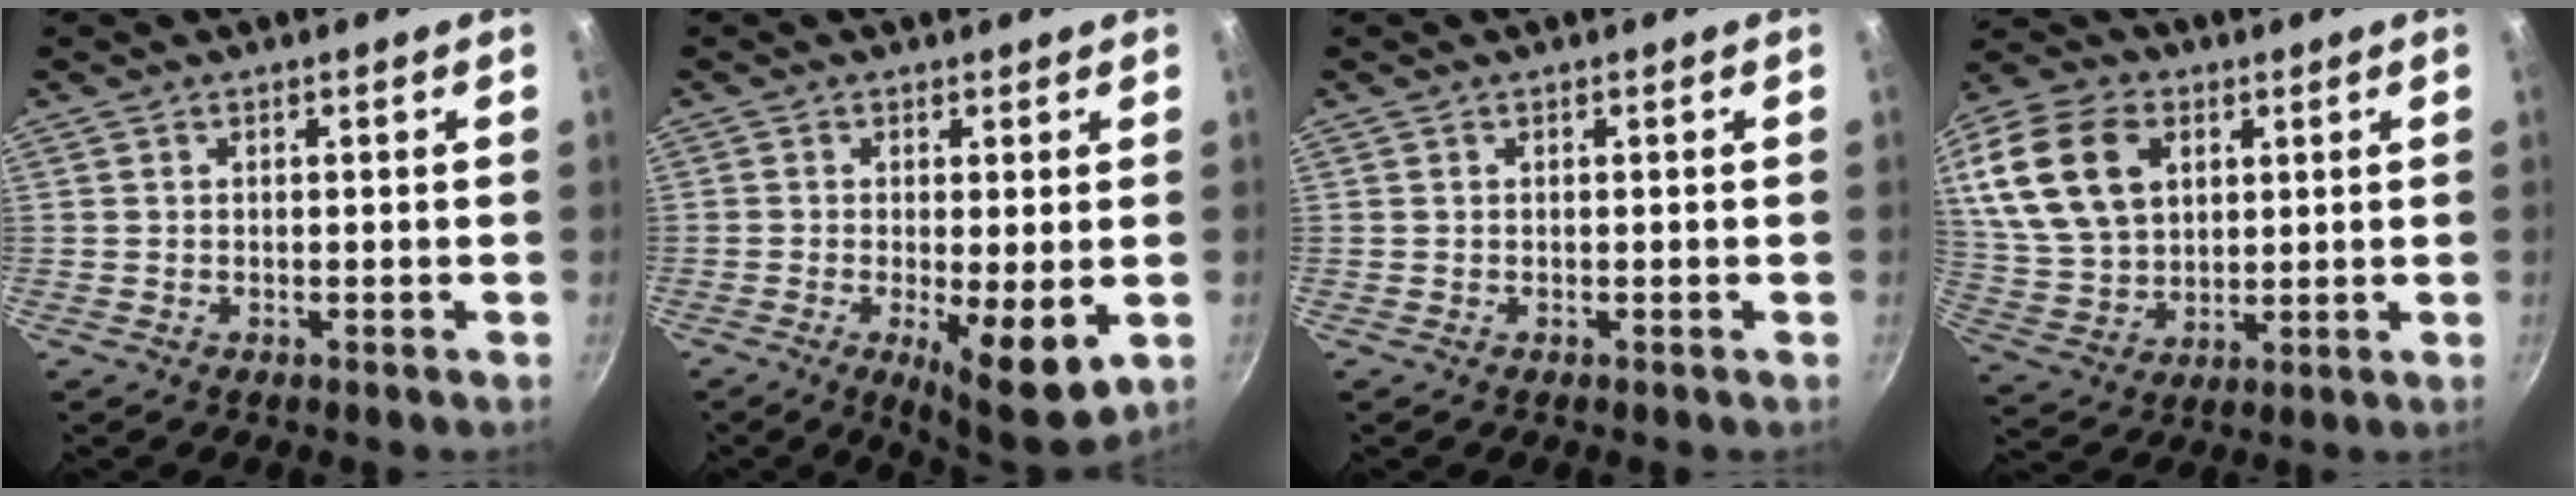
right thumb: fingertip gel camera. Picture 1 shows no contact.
{"total": 9.1, "force": [-1.7, 2.2, 8.6], "torque": [-0.132, -0.013, -0.016]}
{"total": 0.0}
{"total": 19.2, "force": [6.1, 13.2, 12.4], "torque": [-0.226, -0.004, 0.120]}